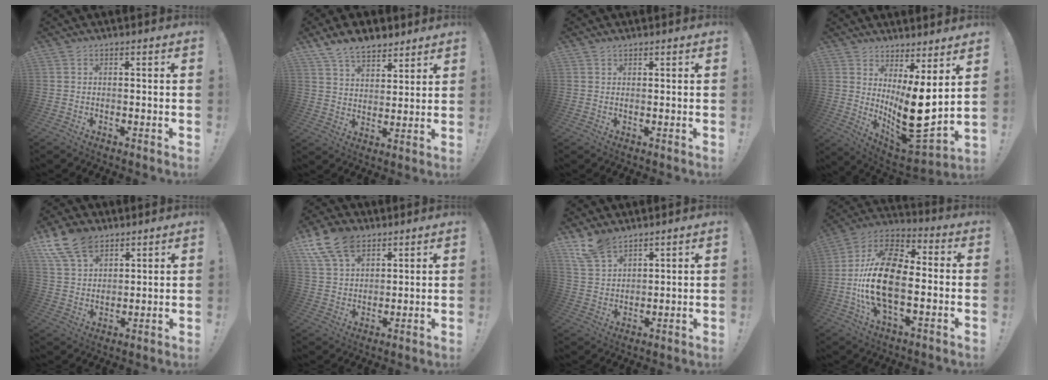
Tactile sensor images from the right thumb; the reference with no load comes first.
{"total": 9.3, "force": [7.3, 4.6, 3.4], "torque": [-0.057, -0.044, 0.139]}
{"total": 0.9, "force": [0.9, 0.2, 0.2], "torque": [0.001, -0.005, 0.016]}
{"total": 13.2, "force": [1.4, 4.3, 12.4], "torque": [-0.184, -0.049, 0.033]}
{"total": 12.9, "force": [8.6, 7.6, 5.8], "torque": [-0.109, -0.042, 0.168]}
{"total": 13.3, "force": [8.0, 8.2, 6.7], "torque": [-0.119, -0.034, 0.157]}
{"total": 9.5, "force": [7.3, 4.7, 3.7], "torque": [-0.074, -0.037, 0.146]}
{"total": 20.6, "force": [-2.2, 11.3, 17.0], "torque": [-0.328, 0.014, -0.036]}